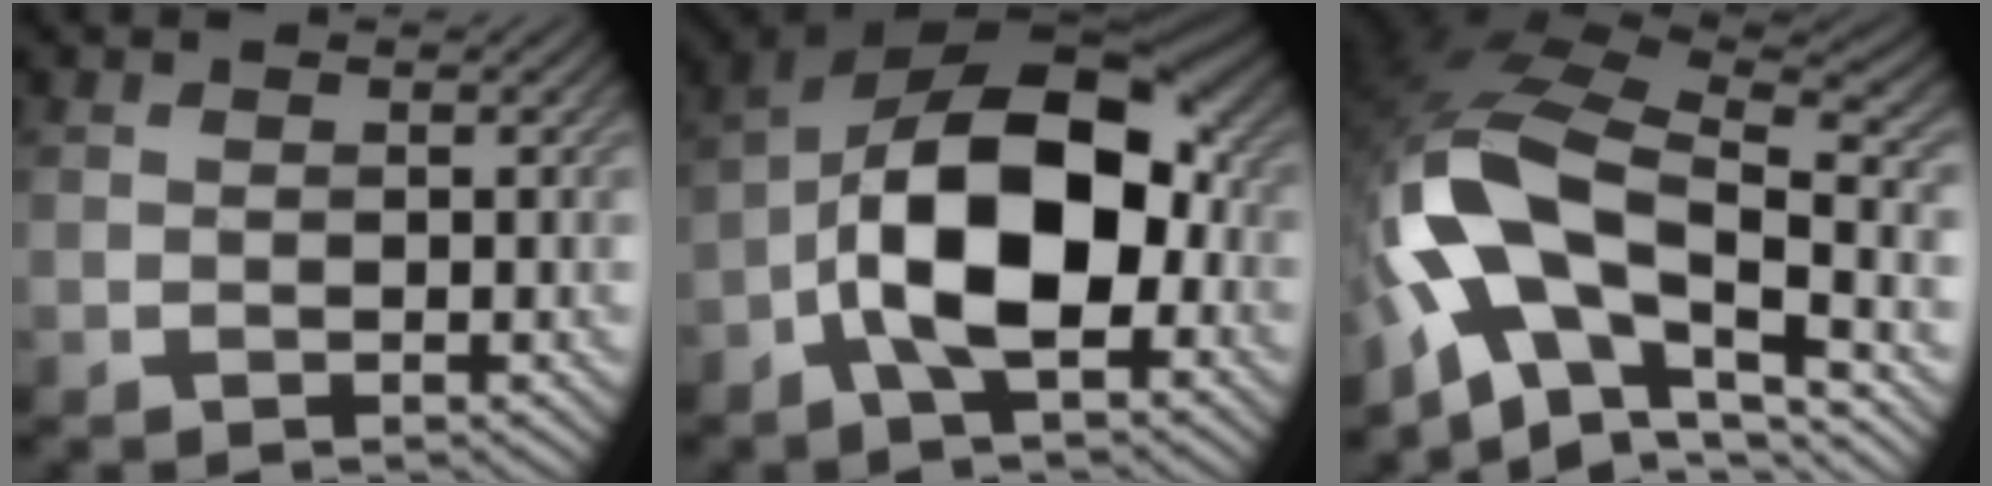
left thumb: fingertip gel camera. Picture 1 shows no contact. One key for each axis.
{"total": 14.9, "fx": -3.0, "fy": 7.7, "fz": 12.4, "tx": -0.205, "ty": 0.009, "tz": -0.072}
{"total": 15.8, "fx": -4.9, "fy": 8.5, "fz": 12.3, "tx": -0.258, "ty": -0.009, "tz": -0.095}